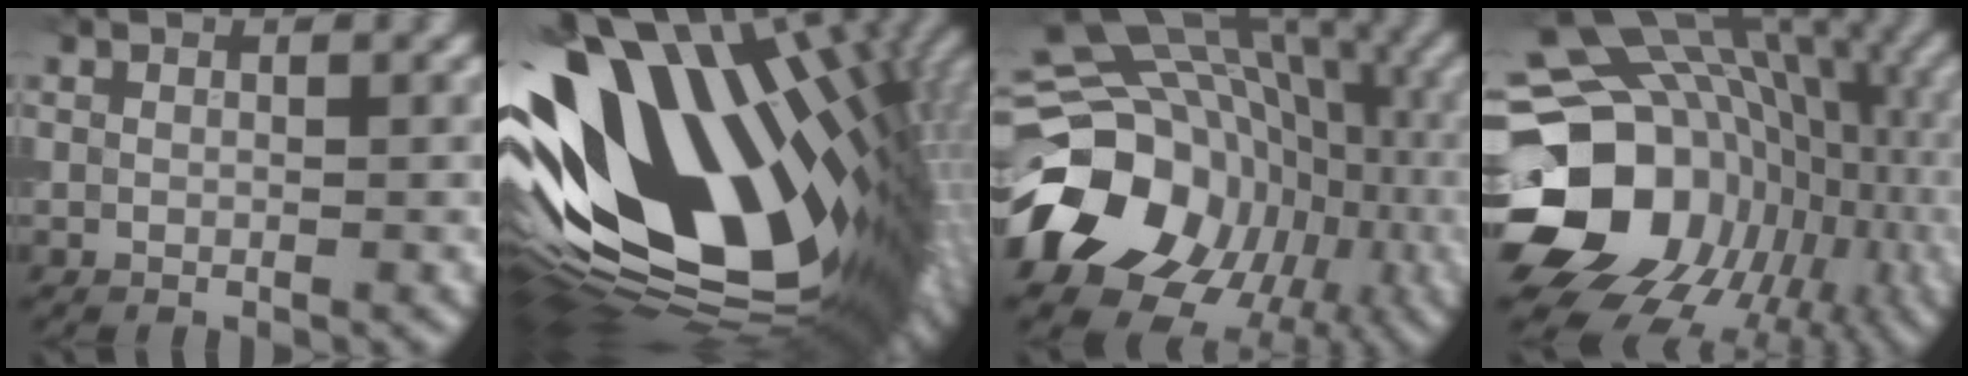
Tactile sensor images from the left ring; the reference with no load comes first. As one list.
[{"total": 20.3, "force": [2.1, 10.8, 17.0], "torque": [-0.322, -0.049, 0.042]}, {"total": 20.5, "force": [-4.7, 16.8, 10.8], "torque": [-0.161, -0.022, -0.090]}, {"total": 19.2, "force": [-3.1, 16.2, 9.8], "torque": [-0.173, -0.008, -0.040]}]